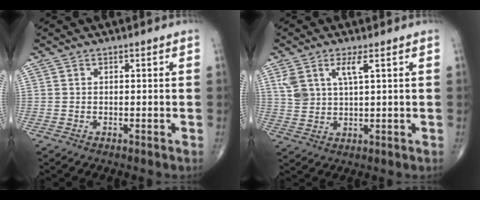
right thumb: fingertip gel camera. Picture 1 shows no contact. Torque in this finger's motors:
{"motor_torque": [0.11, 0.20, 0.60, 0.30, 0.06]}